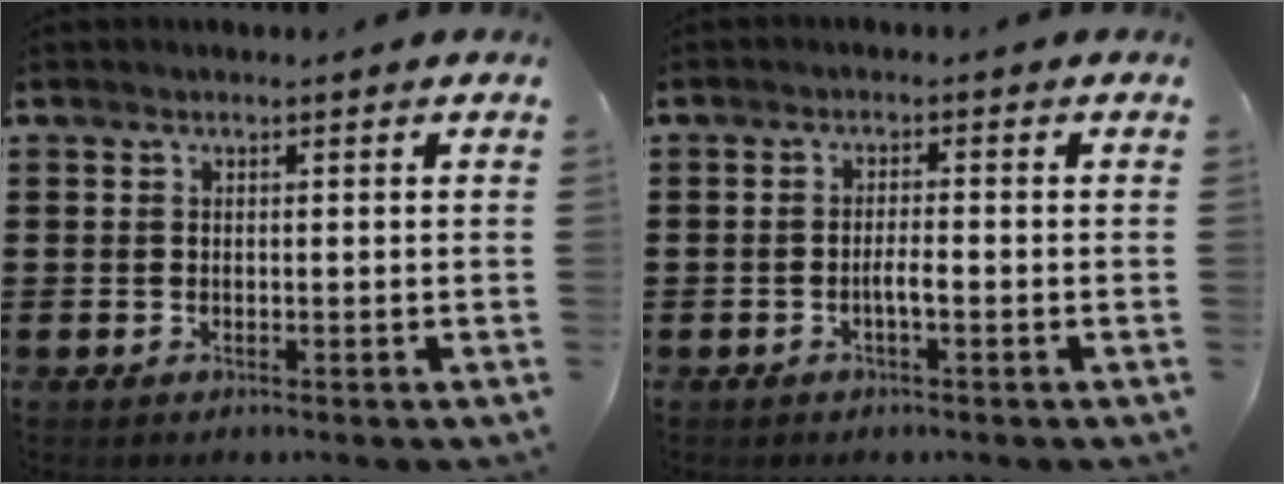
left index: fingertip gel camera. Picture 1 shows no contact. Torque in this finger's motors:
{"motor_torque": [0.07, 0.05, 0.08, 0.02]}